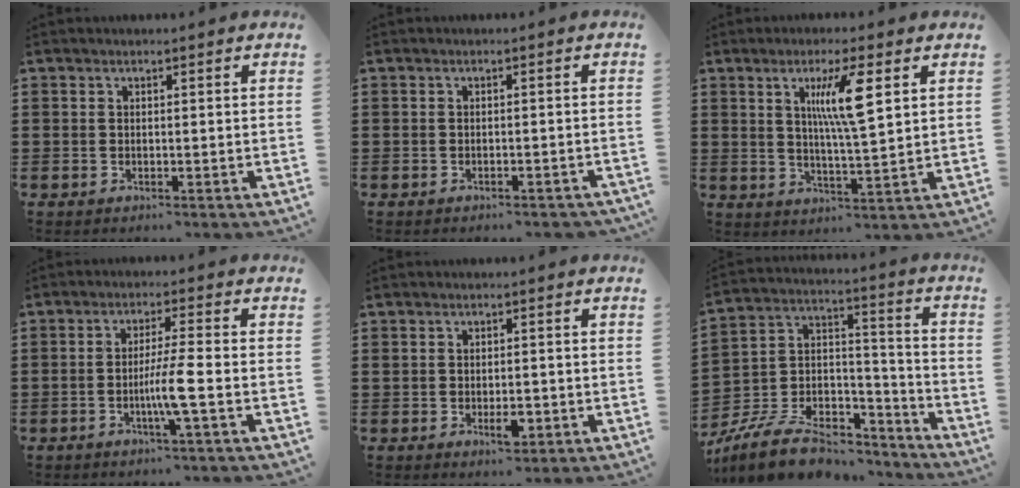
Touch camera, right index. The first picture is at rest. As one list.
[{"total": 1.0, "force": [-1.0, 0.2, 0.3], "torque": [-0.010, -0.004, -0.019]}, {"total": 8.1, "force": [3.0, 1.3, 7.5], "torque": [-0.145, 0.002, 0.045]}, {"total": 5.5, "force": [-1.5, -0.4, 5.3], "torque": [-0.098, -0.012, -0.033]}, {"total": 2.7, "force": [-0.7, 1.4, 2.2], "torque": [-0.041, 0.001, -0.012]}, {"total": 10.2, "force": [-7.7, 4.6, 4.9], "torque": [-0.109, 0.020, -0.145]}]